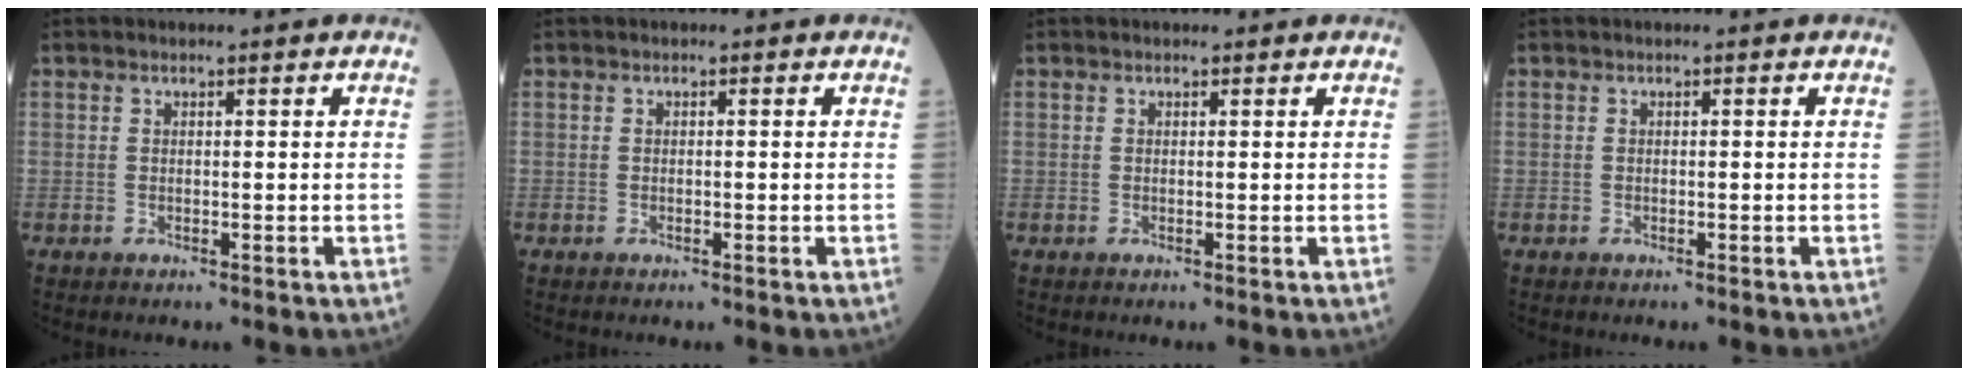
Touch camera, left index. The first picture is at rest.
{"total": 0.0}
{"total": 0.0}
{"total": 0.0}